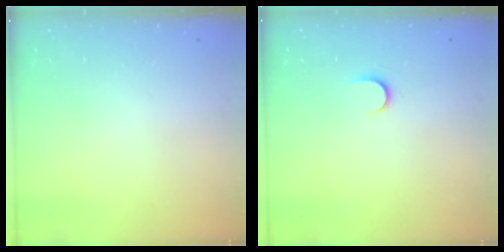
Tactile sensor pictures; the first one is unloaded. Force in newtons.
{"total": 3.8, "press": 3.8, "slide": 0.4}